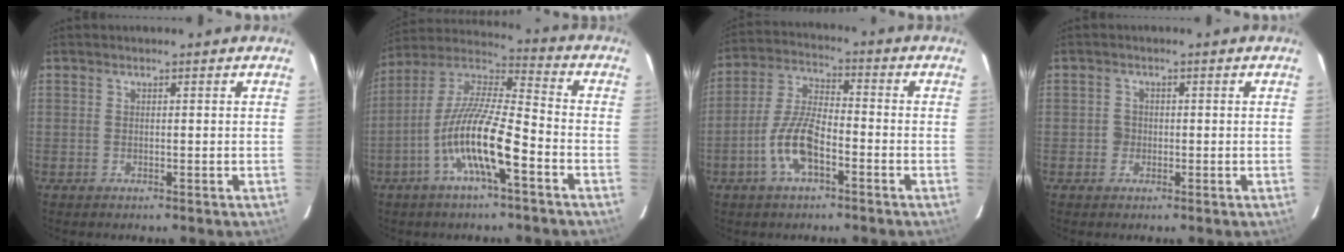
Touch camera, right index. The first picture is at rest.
{"total": 14.9, "force": [-6.3, 2.6, 13.3], "torque": [-0.256, -0.004, -0.126]}
{"total": 9.8, "force": [-4.4, 3.5, 8.0], "torque": [-0.173, 0.006, -0.084]}
{"total": 1.8, "force": [-0.5, 1.7, 0.2], "torque": [-0.004, 0.004, -0.008]}